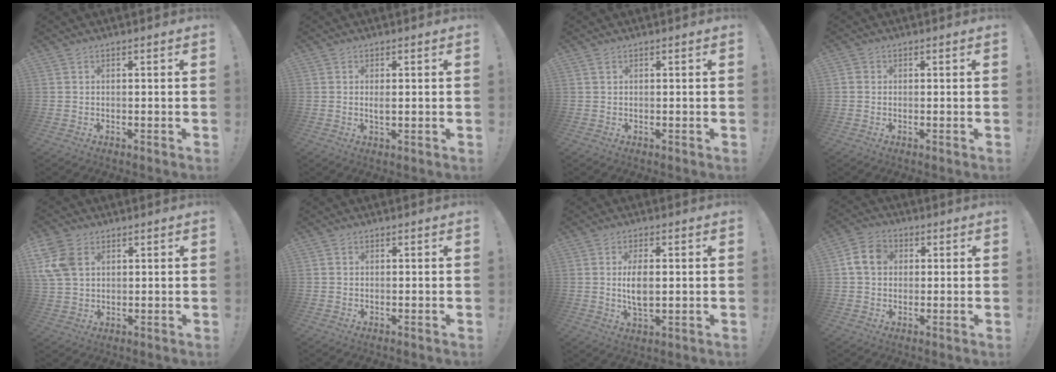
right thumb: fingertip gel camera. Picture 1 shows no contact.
{"total": 1.6, "force": [0.2, 0.4, 1.5], "torque": [-0.016, -0.006, 0.000]}
{"total": 0.7, "force": [0.4, 0.4, 0.4], "torque": [-0.003, -0.002, 0.005]}
{"total": 1.3, "force": [0.1, 1.2, 0.4], "torque": [-0.013, 0.007, 0.003]}
{"total": 10.7, "force": [3.6, 7.5, 6.8], "torque": [-0.148, -0.001, 0.072]}
{"total": 0.5, "force": [0.0, 0.5, -0.1], "torque": [-0.002, 0.003, 0.002]}
{"total": 7.0, "force": [0.4, 3.2, 6.2], "torque": [-0.106, -0.007, 0.002]}
{"total": 7.9, "force": [1.6, 6.4, 4.4], "torque": [-0.075, 0.019, 0.037]}